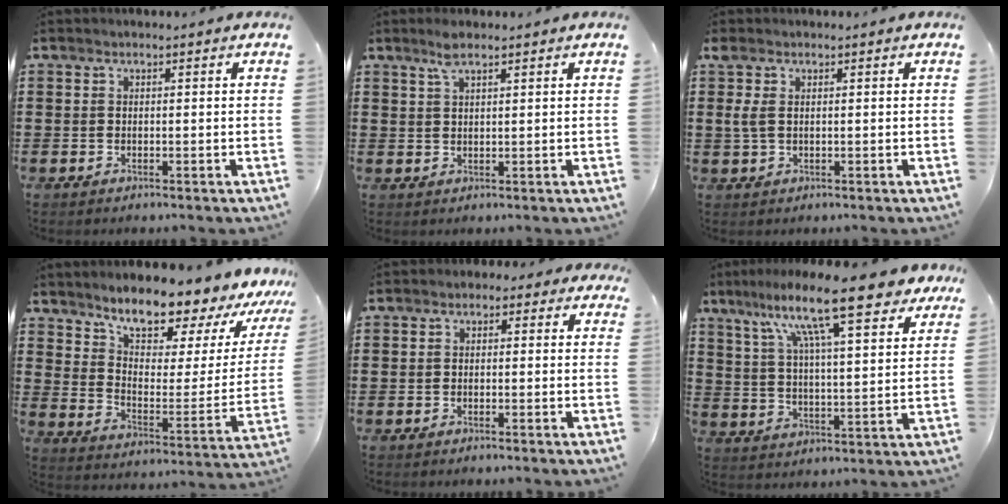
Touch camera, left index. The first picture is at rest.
{"total": 3.0, "force": [2.1, 0.7, 2.0], "torque": [-0.044, 0.004, 0.037]}
{"total": 2.2, "force": [0.4, 1.1, 1.8], "torque": [-0.048, 0.002, 0.005]}
{"total": 9.2, "force": [8.3, 2.5, 3.1], "torque": [-0.072, -0.074, 0.139]}
{"total": 1.4, "force": [-0.9, 0.9, 0.5], "torque": [-0.015, 0.006, -0.021]}
{"total": 15.4, "force": [10.9, 2.3, 10.6], "torque": [-0.200, -0.040, 0.176]}